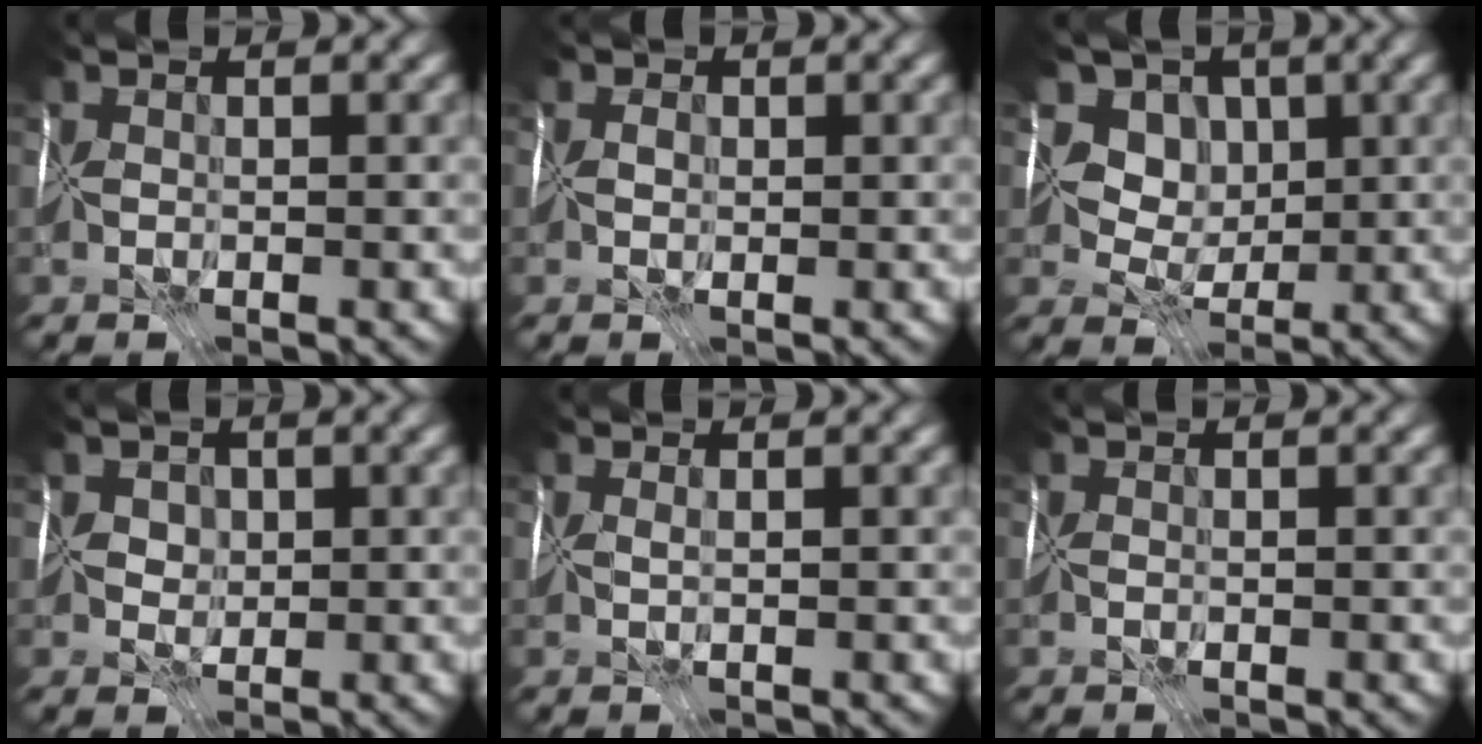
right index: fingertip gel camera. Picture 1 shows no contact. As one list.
[{"total": 2.4, "force": [0.5, 1.9, 1.3], "torque": [-0.014, 0.015, -0.004]}, {"total": 6.4, "force": [3.0, 5.1, 2.5], "torque": [-0.013, 0.005, 0.031]}, {"total": 2.5, "force": [1.5, 1.9, 0.9], "torque": [0.003, 0.016, 0.017]}, {"total": 0.8, "force": [0.3, -0.7, 0.1], "torque": [-0.001, 0.001, 0.013]}, {"total": 0.0}]